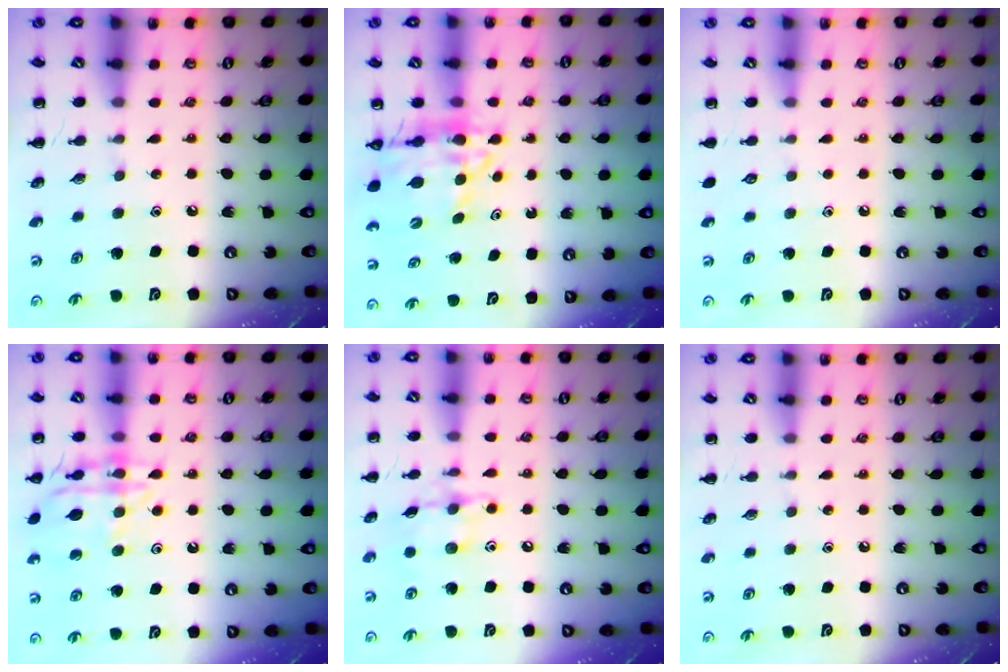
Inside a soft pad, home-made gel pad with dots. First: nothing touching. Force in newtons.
{"total": 12.7, "press": 12.1, "slide": 4.0}
{"total": 0.0}
{"total": 14.8, "press": 14.7, "slide": 0.9}
{"total": 10.4, "press": 10.4, "slide": 0.5}
{"total": 0.0}